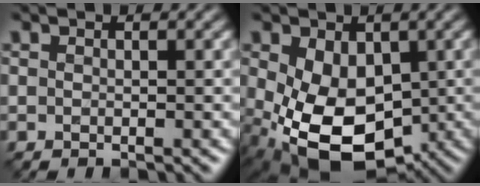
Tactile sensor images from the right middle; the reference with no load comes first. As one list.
[{"total": 9.8, "force": [-1.8, 6.6, 7.0], "torque": [-0.143, -0.035, -0.022]}]